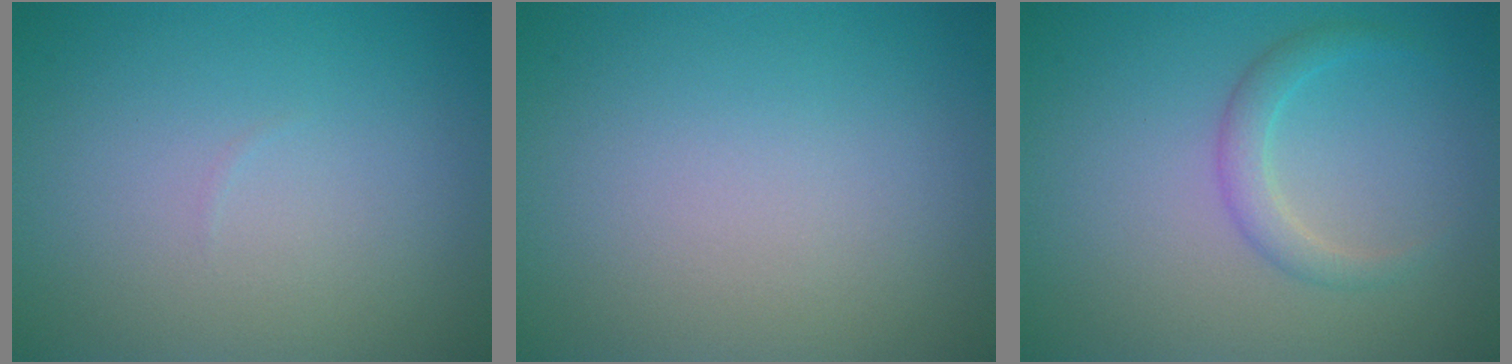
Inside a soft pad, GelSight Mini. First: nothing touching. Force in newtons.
{"total": 0.0}
{"total": 1.9, "press": 1.9, "slide": 0.1}